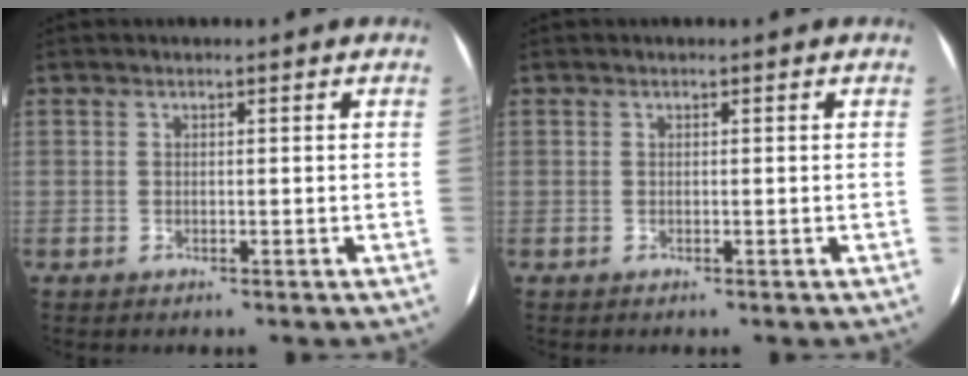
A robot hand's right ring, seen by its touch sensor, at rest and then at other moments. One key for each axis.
{"total": 0.0}